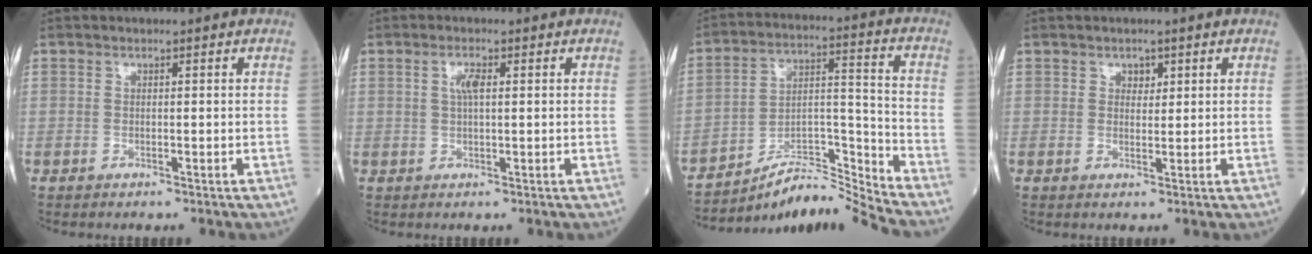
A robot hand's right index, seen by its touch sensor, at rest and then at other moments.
{"total": 2.2, "force": [0.6, 0.5, 2.1], "torque": [-0.045, 0.004, 0.011]}
{"total": 11.6, "force": [-11.2, -1.5, 2.2], "torque": [-0.030, 0.050, -0.198]}
{"total": 1.6, "force": [0.8, 1.1, 0.8], "torque": [-0.006, -0.002, 0.012]}